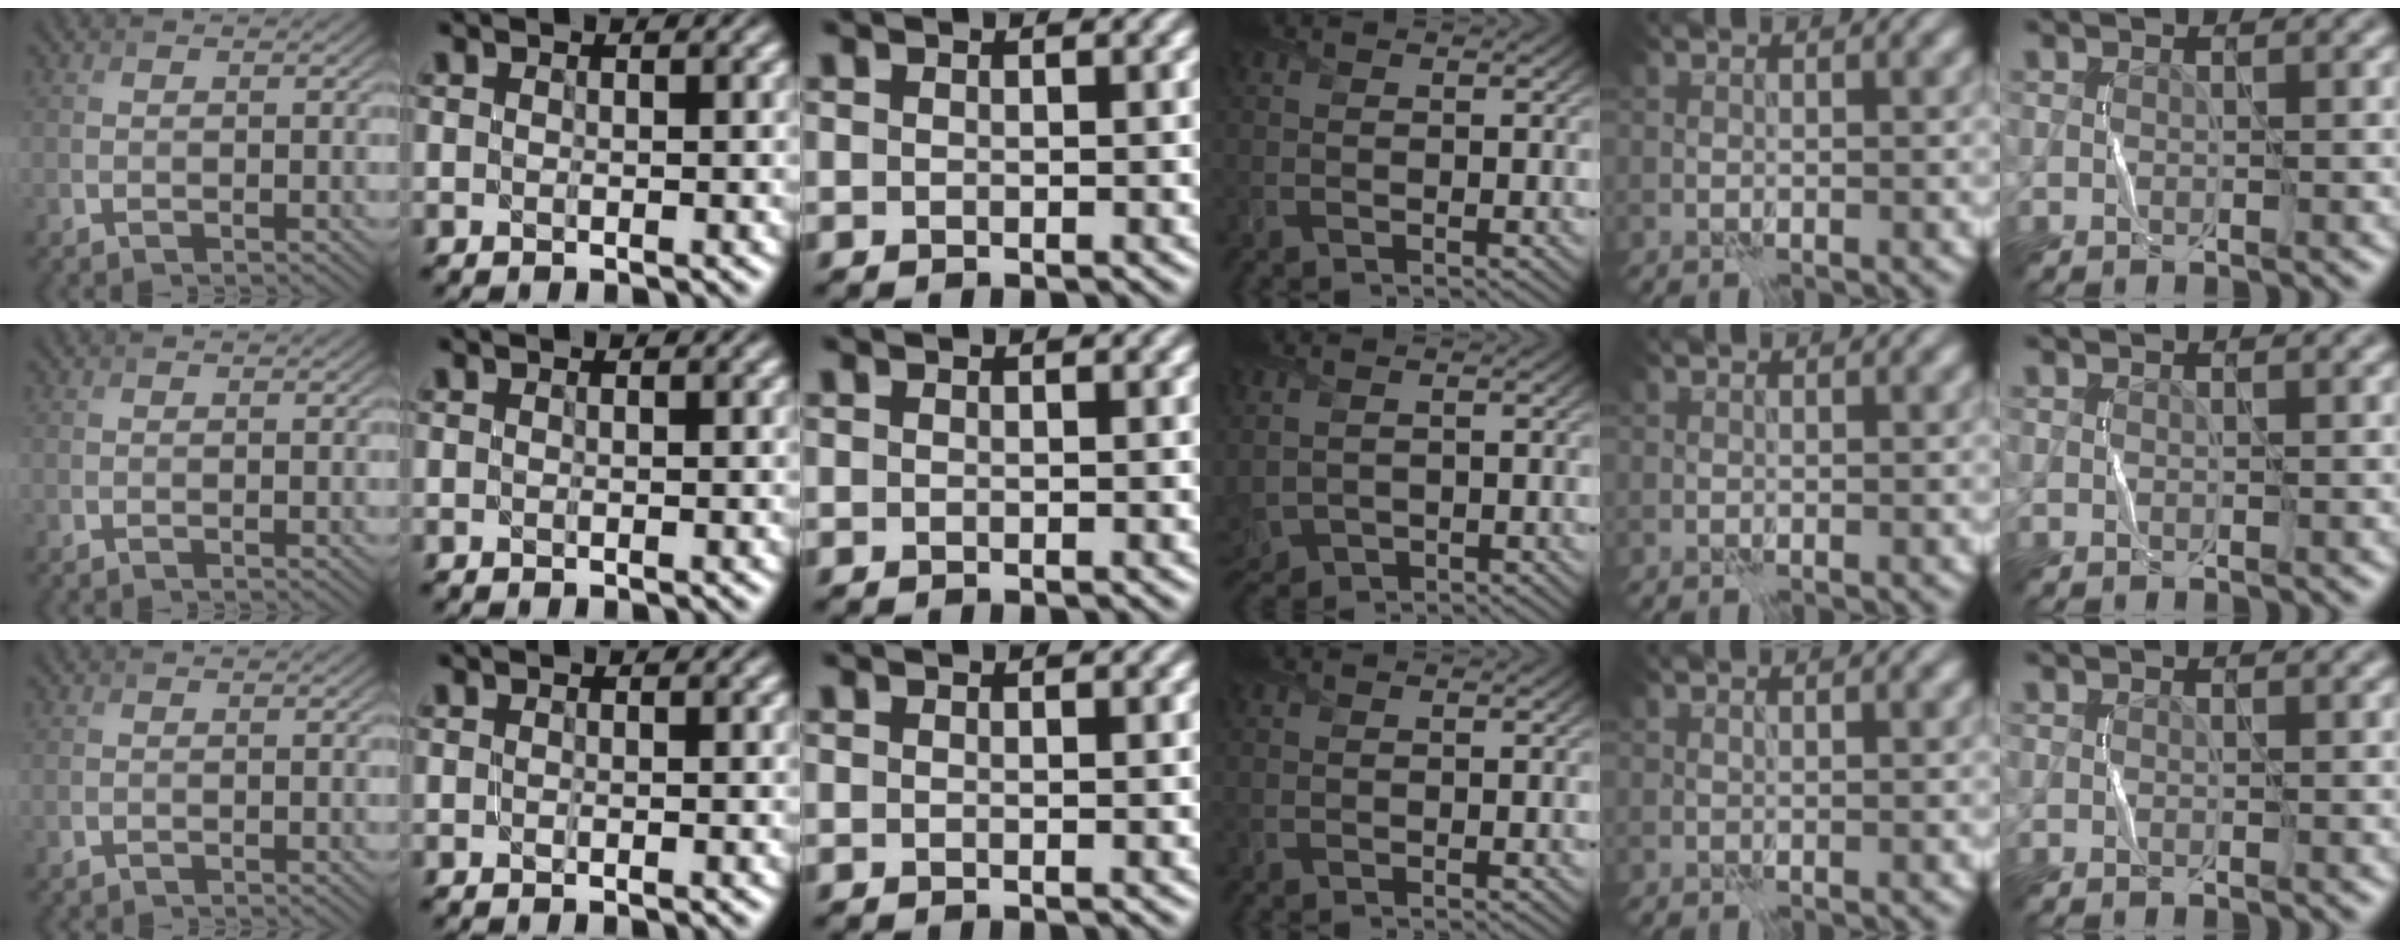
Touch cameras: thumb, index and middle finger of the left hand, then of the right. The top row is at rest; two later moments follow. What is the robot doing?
{"motion": "fold", "object": "shorts"}